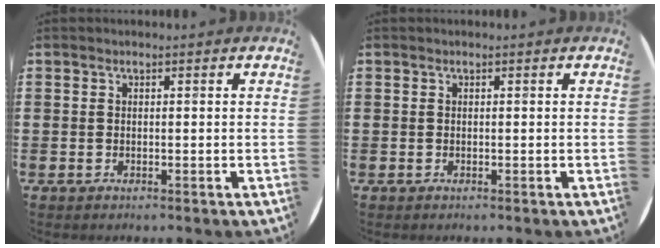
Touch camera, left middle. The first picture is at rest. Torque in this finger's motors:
{"motor_torque": [0.00, 0.00, 0.00, 0.00]}